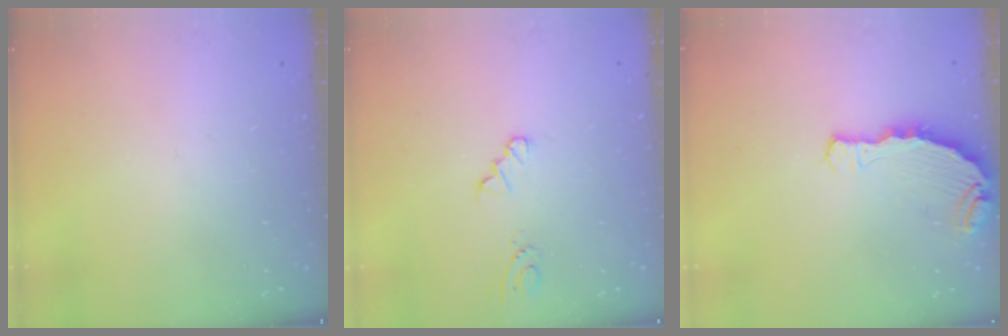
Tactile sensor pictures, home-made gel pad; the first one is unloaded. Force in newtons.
{"total": 0.0}
{"total": 7.8, "press": 6.4, "slide": 4.4}